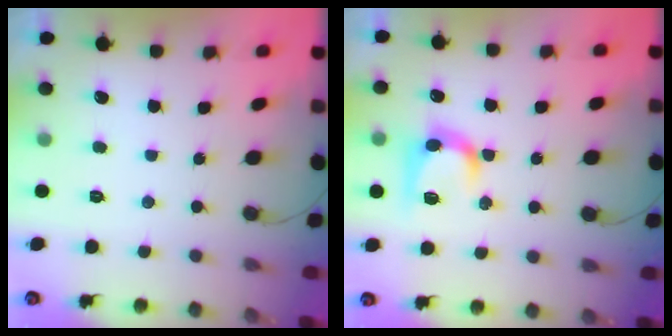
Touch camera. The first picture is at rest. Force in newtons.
{"total": 10.6, "press": 10.6, "slide": 0.2}